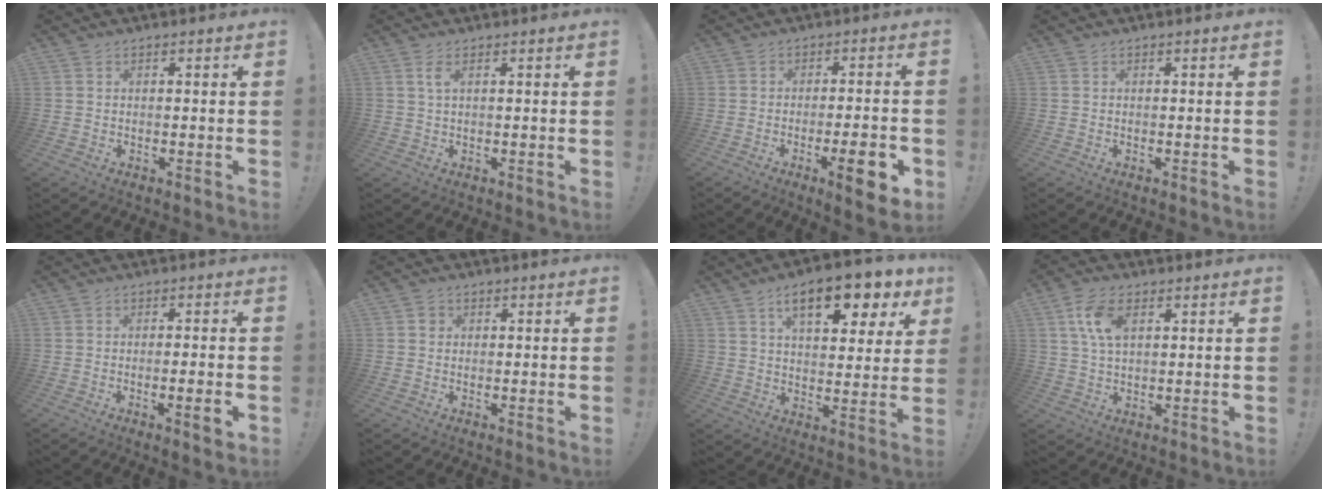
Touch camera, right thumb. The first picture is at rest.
{"total": 2.3, "force": [0.9, 0.6, 2.0], "torque": [-0.035, -0.001, 0.013]}
{"total": 9.9, "force": [-4.1, 1.8, 8.8], "torque": [-0.113, 0.005, -0.064]}
{"total": 0.0}
{"total": 5.0, "force": [-1.7, 0.2, 4.7], "torque": [-0.067, -0.003, -0.027]}
{"total": 1.8, "force": [0.3, 1.6, 0.6], "torque": [-0.004, 0.002, 0.004]}
{"total": 14.6, "force": [7.4, 5.8, 11.2], "torque": [-0.164, -0.033, 0.118]}
{"total": 8.3, "force": [3.1, 4.6, 6.2], "torque": [-0.121, -0.004, 0.054]}